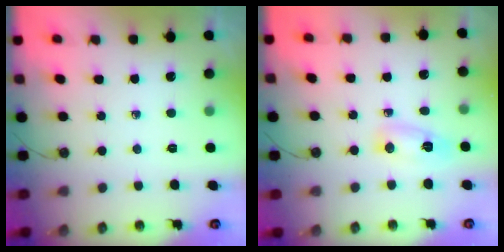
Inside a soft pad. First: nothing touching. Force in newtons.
{"total": 4.6, "press": 4.5, "slide": 1.0}